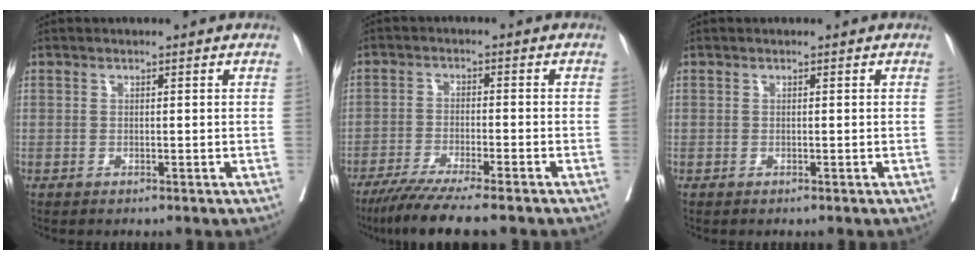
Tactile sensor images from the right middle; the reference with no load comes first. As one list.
[{"total": 10.2, "force": [-8.2, -0.2, 6.0], "torque": [-0.091, -0.027, -0.132]}, {"total": 0.0}]